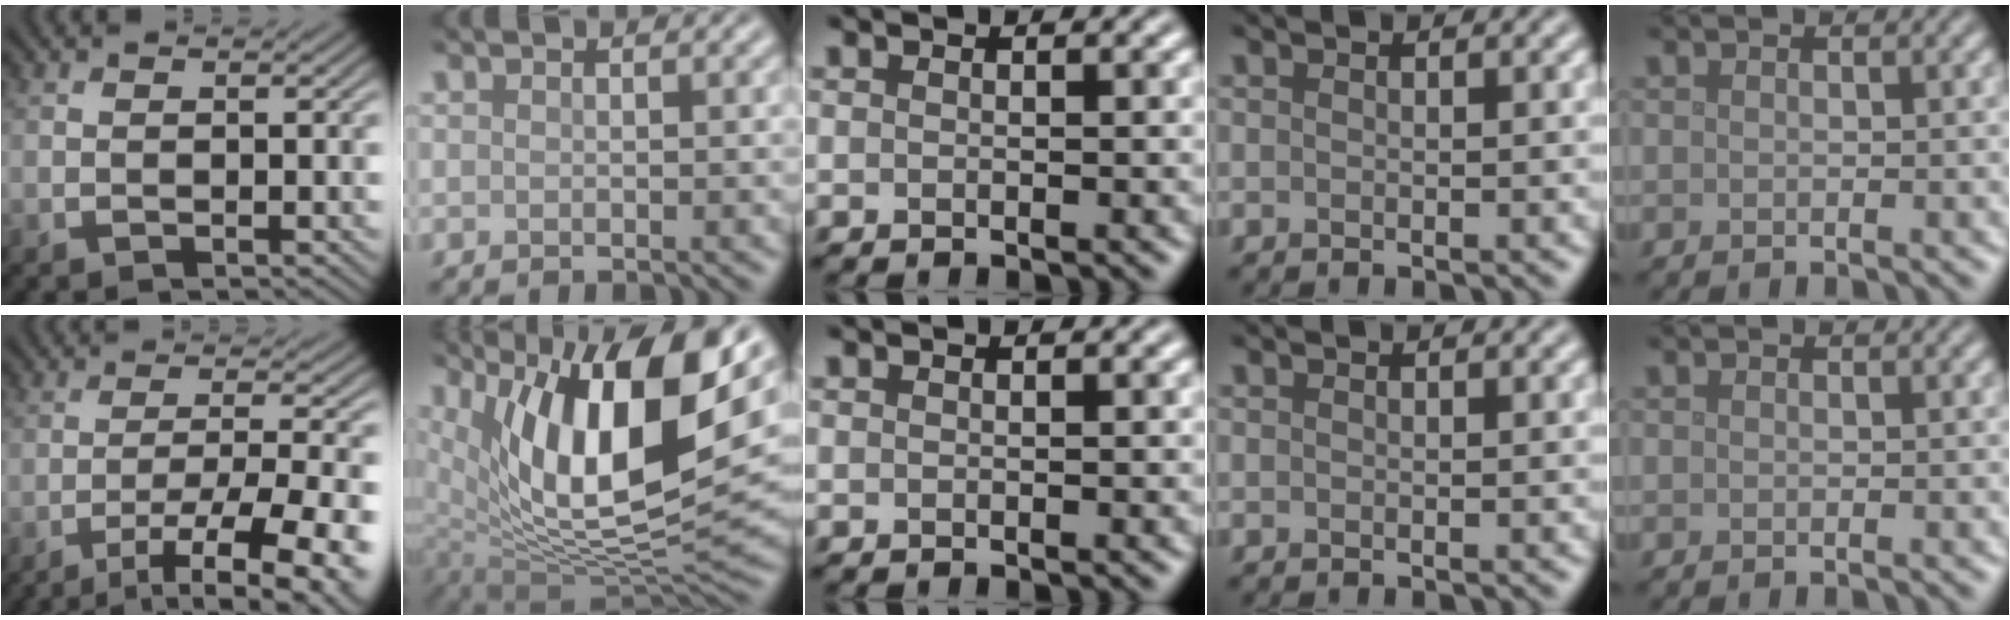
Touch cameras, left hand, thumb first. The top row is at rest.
{"thumb": {"total": 12.1, "force": [-7.2, 2.6, 9.4], "torque": [-0.151, -0.013, -0.096]}, "index": {"total": 14.9, "force": [5.3, 6.2, 12.5], "torque": [-0.204, -0.014, 0.095]}}